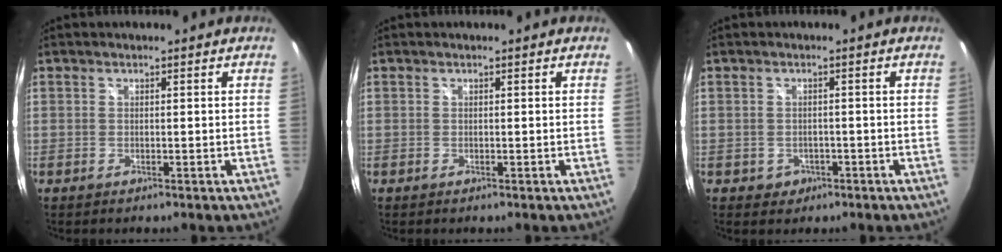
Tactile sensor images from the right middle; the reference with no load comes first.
{"total": 0.0}
{"total": 2.7, "force": [-1.0, 2.4, 0.6], "torque": [-0.018, 0.000, -0.009]}